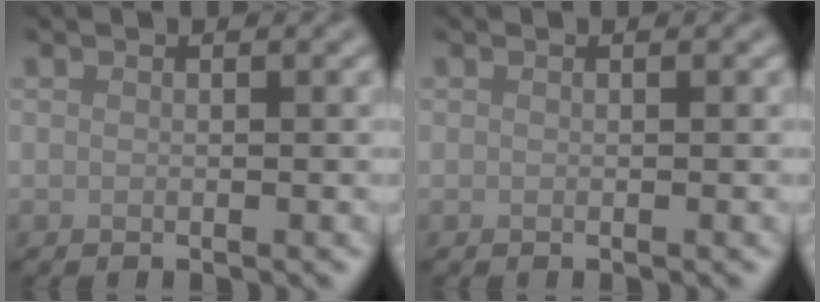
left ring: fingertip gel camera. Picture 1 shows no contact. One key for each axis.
{"total": 0.0}